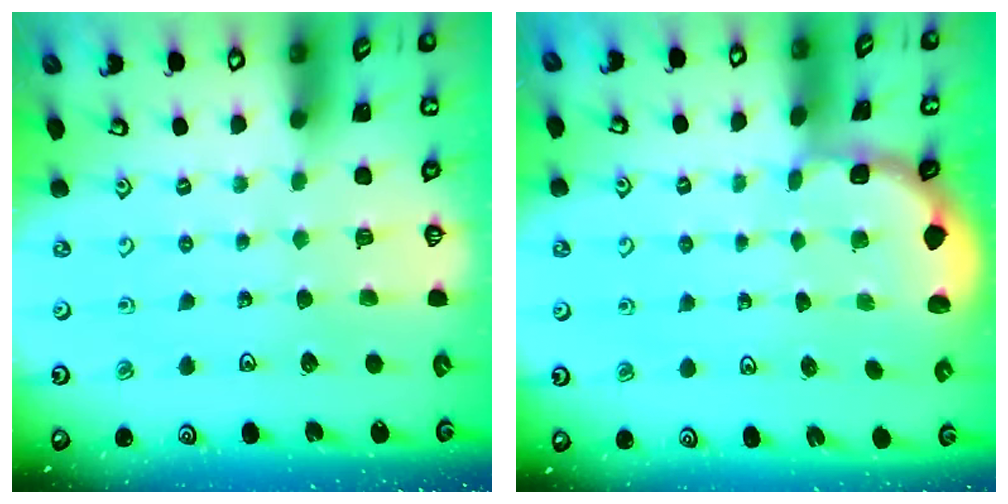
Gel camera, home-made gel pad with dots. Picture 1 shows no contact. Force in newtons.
{"total": 1.4, "press": 1.3, "slide": 0.3}